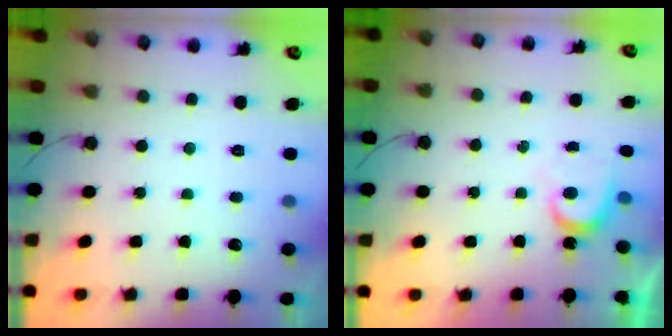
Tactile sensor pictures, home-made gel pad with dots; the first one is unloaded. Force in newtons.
{"total": 3.1, "press": 3.1, "slide": 0.3}